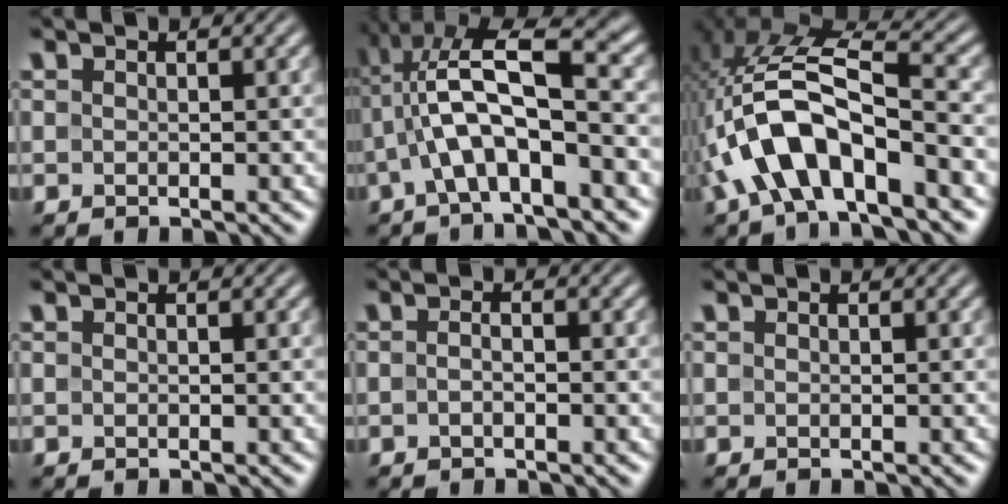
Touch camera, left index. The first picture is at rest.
{"total": 9.3, "force": [-0.9, 3.2, 8.7], "torque": [-0.168, 0.027, -0.025]}
{"total": 9.3, "force": [-3.9, 3.7, 7.6], "torque": [-0.151, 0.017, -0.072]}
{"total": 0.0}
{"total": 1.0, "force": [-0.4, 0.3, 0.9], "torque": [-0.018, 0.000, -0.010]}
{"total": 0.0}